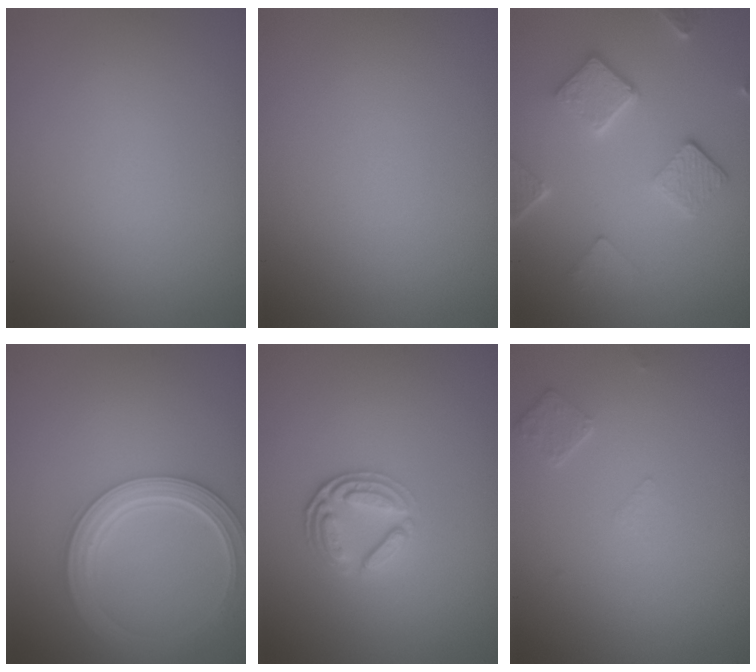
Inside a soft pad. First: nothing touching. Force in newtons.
{"total": 0.0}
{"total": 4.8, "press": 3.7, "slide": 3.0}
{"total": 5.1, "press": 4.0, "slide": 3.1}
{"total": 2.9, "press": 2.5, "slide": 1.5}
{"total": 1.2, "press": 1.1, "slide": 0.3}